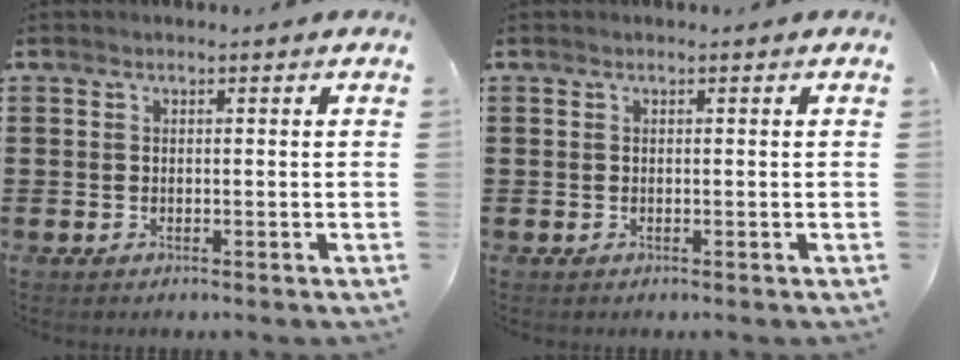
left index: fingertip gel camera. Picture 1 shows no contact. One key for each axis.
{"total": 0.0}